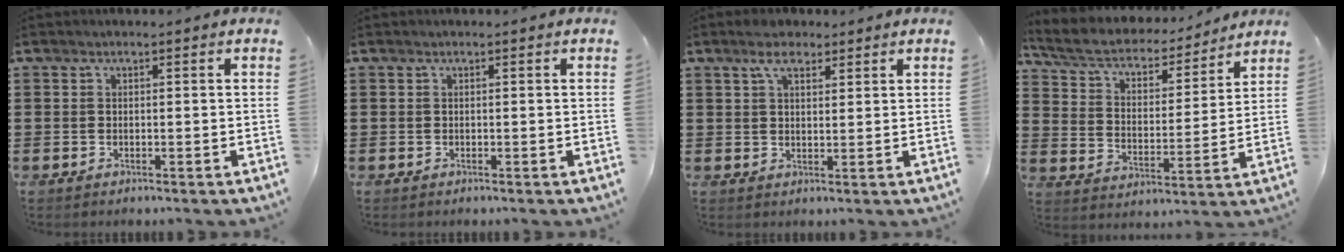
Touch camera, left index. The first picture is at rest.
{"total": 0.0}
{"total": 4.6, "force": [3.1, 1.9, 2.7], "torque": [-0.054, 0.006, 0.054]}
{"total": 6.0, "force": [5.2, 1.6, 2.5], "torque": [-0.071, -0.031, 0.085]}